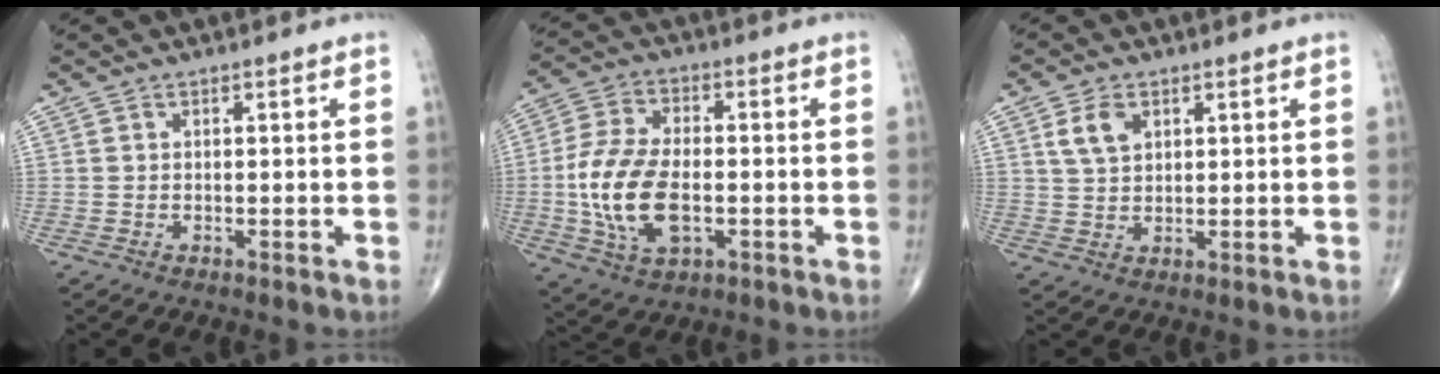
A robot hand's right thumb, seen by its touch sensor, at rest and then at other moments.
{"total": 14.5, "force": [-2.2, 8.0, 12.0], "torque": [-0.241, 0.007, -0.038]}
{"total": 4.9, "force": [2.1, 3.1, 3.2], "torque": [-0.050, -0.006, 0.043]}